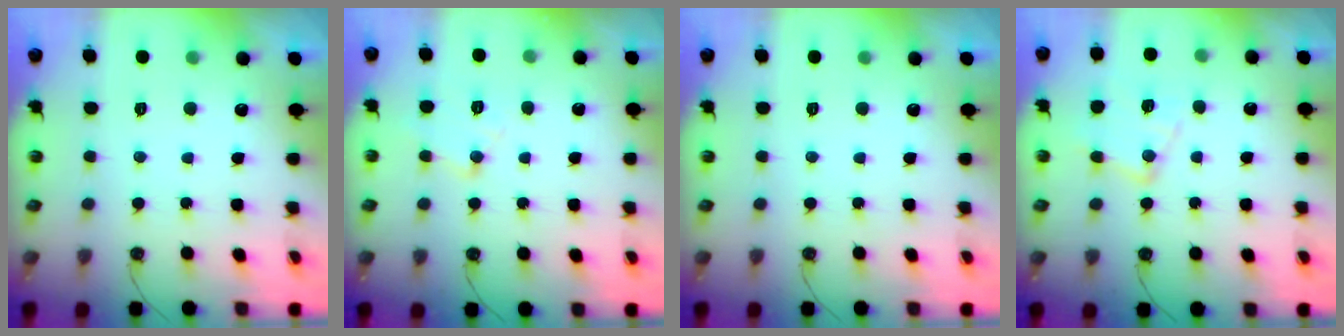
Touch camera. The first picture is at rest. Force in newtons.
{"total": 9.6, "press": 9.6, "slide": 0.7}
{"total": 0.0}
{"total": 12.7, "press": 12.6, "slide": 0.9}